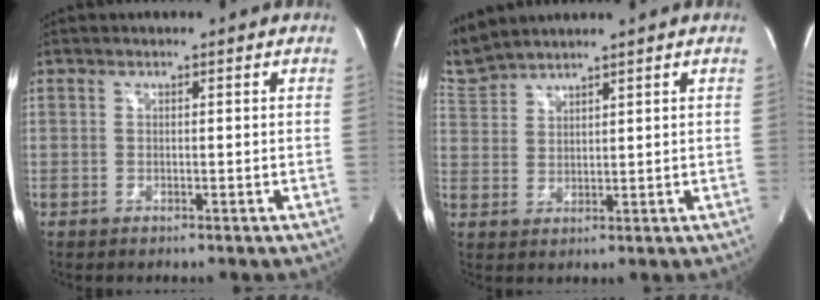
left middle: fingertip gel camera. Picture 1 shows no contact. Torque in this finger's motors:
{"motor_torque": [-0.11, -0.33, -0.15, -0.01]}